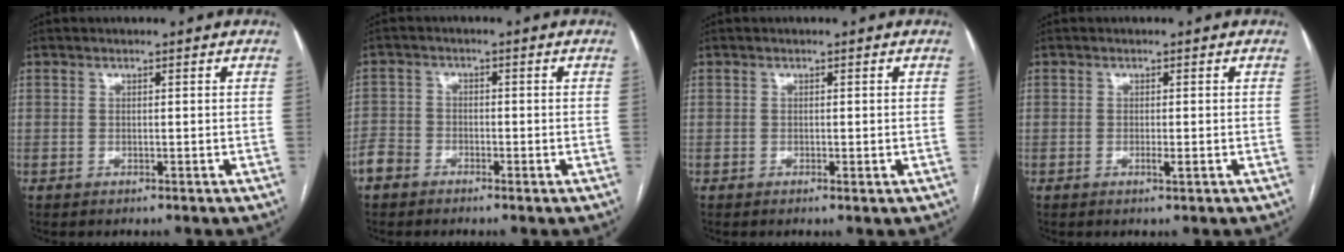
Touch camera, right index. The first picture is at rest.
{"total": 3.4, "force": [-2.5, 2.3, 0.4], "torque": [-0.008, 0.013, -0.056]}
{"total": 0.6, "force": [-0.2, 0.2, 0.5], "torque": [-0.008, -0.001, -0.002]}
{"total": 1.2, "force": [-0.4, 0.1, 1.1], "torque": [-0.020, -0.001, -0.007]}